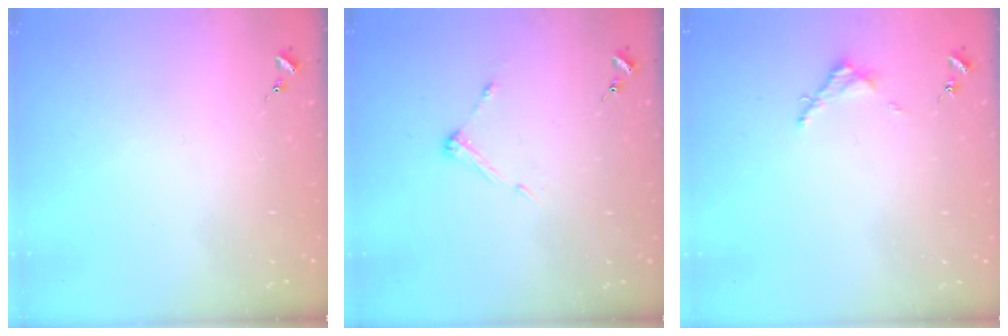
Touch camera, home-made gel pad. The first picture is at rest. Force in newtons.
{"total": 5.6, "press": 5.5, "slide": 0.7}
{"total": 3.1, "press": 3.1, "slide": 0.4}